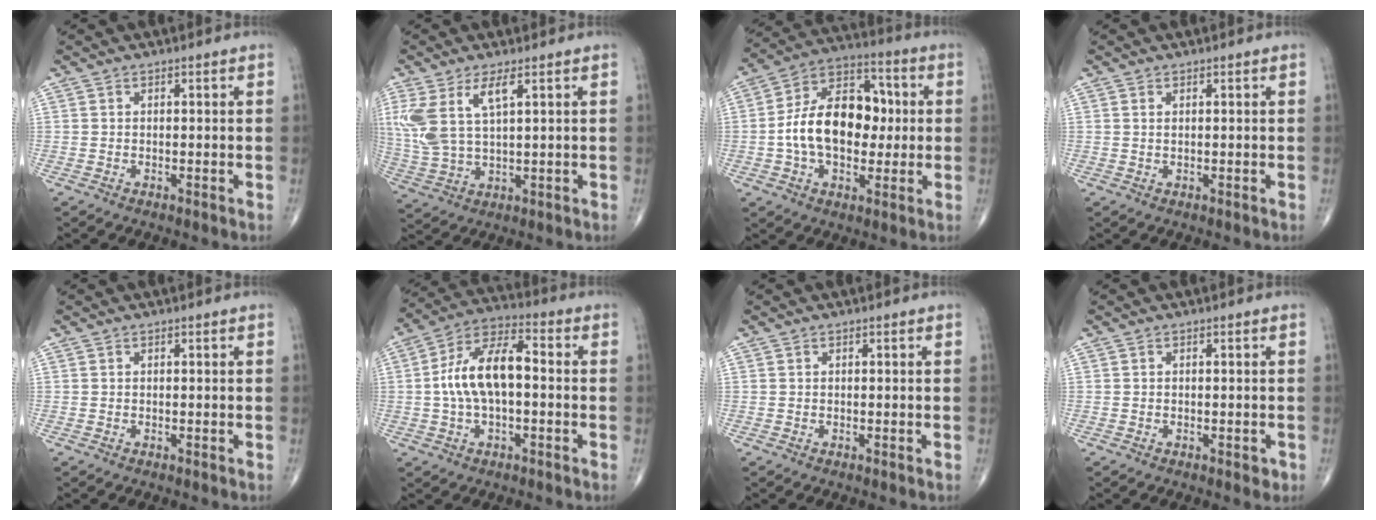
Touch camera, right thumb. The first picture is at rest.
{"total": 10.4, "force": [4.0, 3.9, 8.8], "torque": [-0.211, -0.011, 0.093]}
{"total": 17.3, "force": [-0.2, 11.2, 13.2], "torque": [-0.193, 0.032, -0.009]}
{"total": 0.6, "force": [0.3, 0.2, 0.5], "torque": [-0.013, 0.001, 0.007]}
{"total": 0.0}
{"total": 12.9, "force": [-0.2, 6.3, 11.3], "torque": [-0.213, 0.039, -0.011]}
{"total": 0.0}
{"total": 1.1, "force": [-0.5, 0.6, 0.8], "torque": [-0.009, -0.001, -0.006]}